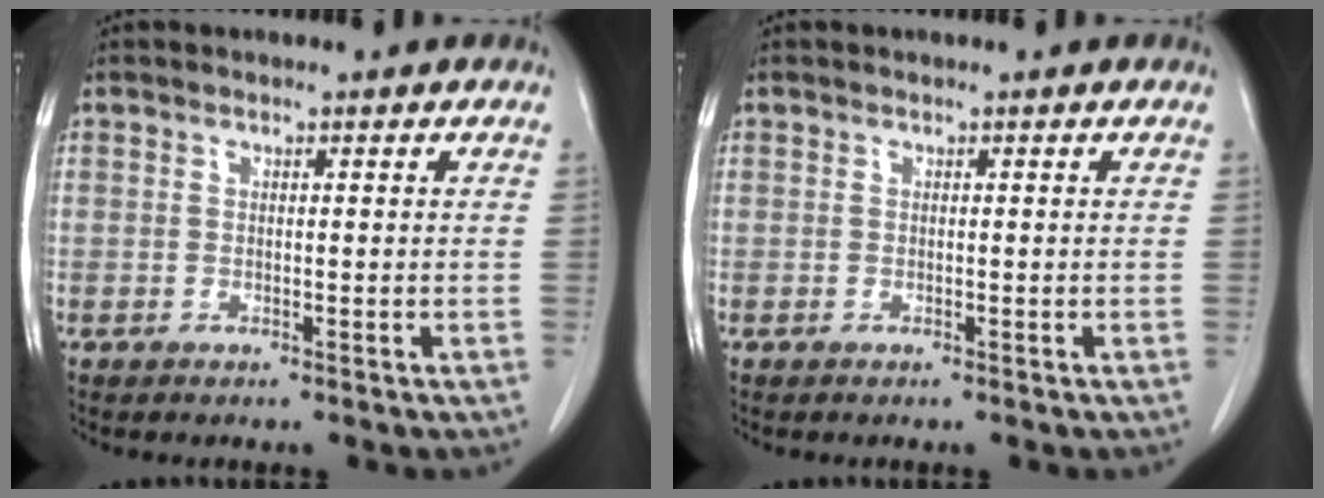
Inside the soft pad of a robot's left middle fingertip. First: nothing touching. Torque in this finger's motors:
{"motor_torque": [0.00, 0.00, 0.00, 0.00]}